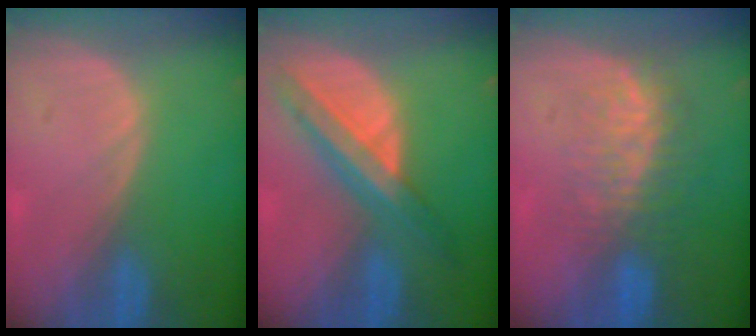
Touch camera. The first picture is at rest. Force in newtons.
{"total": 8.3, "press": 7.1, "slide": 4.4}
{"total": 8.0, "press": 7.4, "slide": 3.0}